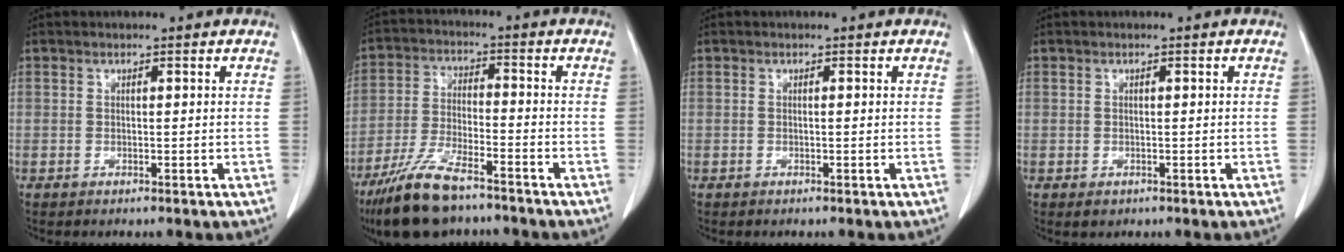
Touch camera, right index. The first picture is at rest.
{"total": 11.7, "force": [-8.7, 2.7, 7.3], "torque": [-0.150, -0.025, -0.161]}
{"total": 0.0}
{"total": 1.0, "force": [-0.4, 0.8, 0.4], "torque": [-0.007, 0.001, 0.000]}